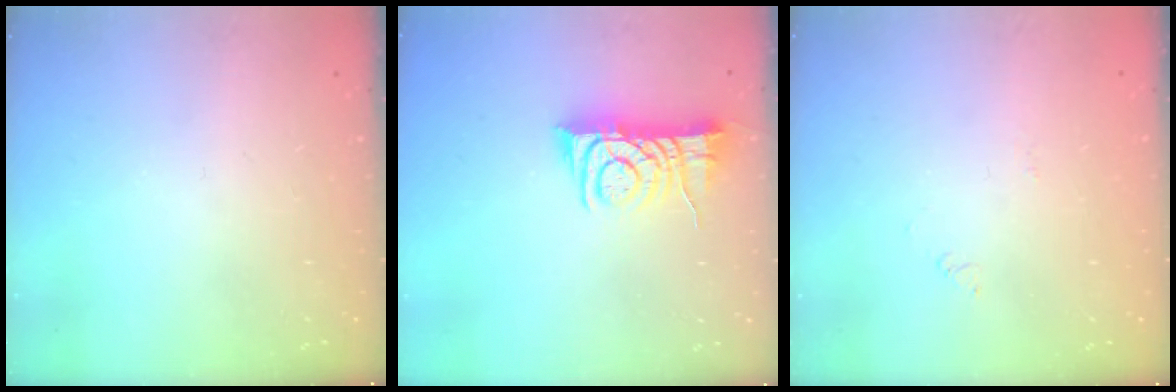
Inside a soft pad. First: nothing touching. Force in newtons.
{"total": 7.6, "press": 7.6, "slide": 0.6}
{"total": 1.7, "press": 1.7, "slide": 0.2}